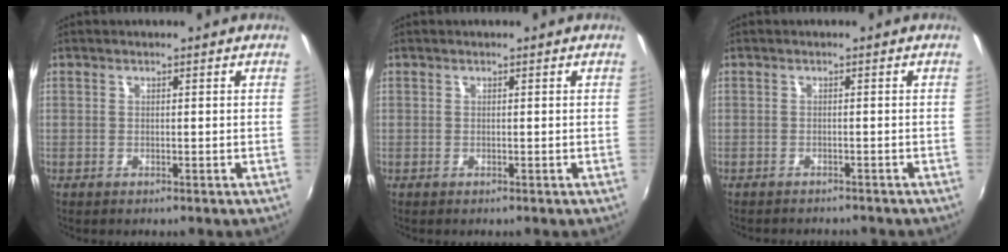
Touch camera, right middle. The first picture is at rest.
{"total": 0.0}
{"total": 3.5, "force": [-3.3, 0.8, 0.9], "torque": [-0.026, -0.012, -0.049]}